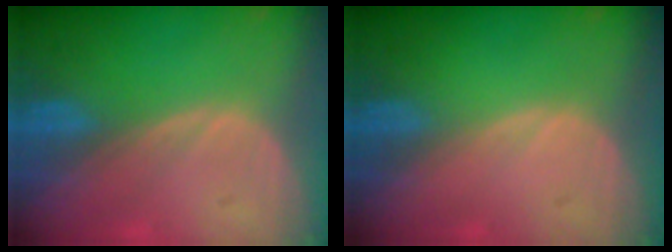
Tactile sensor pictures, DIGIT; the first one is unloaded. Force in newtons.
{"total": 0.0}